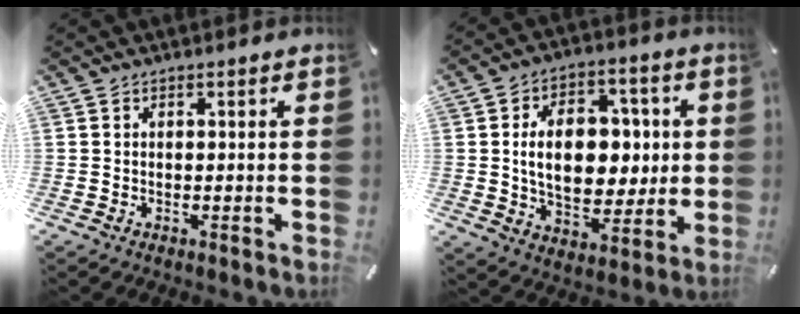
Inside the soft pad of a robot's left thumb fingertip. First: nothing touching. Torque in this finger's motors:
{"motor_torque": [2.55, 2.46, 1.83, 0.00, 0.19]}